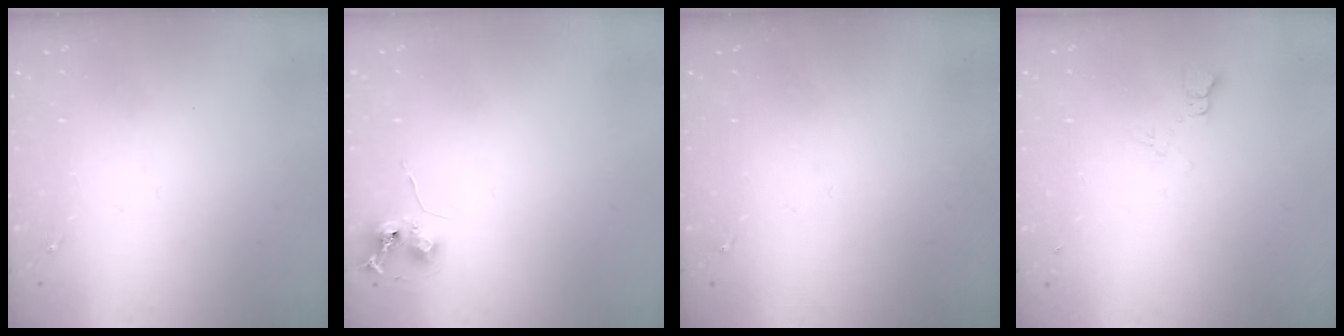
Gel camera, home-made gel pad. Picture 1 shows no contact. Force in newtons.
{"total": 6.4, "press": 6.3, "slide": 0.7}
{"total": 0.0}
{"total": 5.3, "press": 5.3, "slide": 0.4}